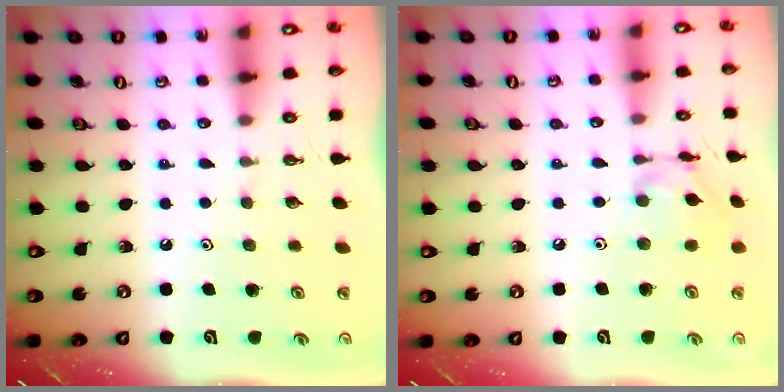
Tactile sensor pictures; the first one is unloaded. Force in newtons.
{"total": 10.2, "press": 10.2, "slide": 0.6}